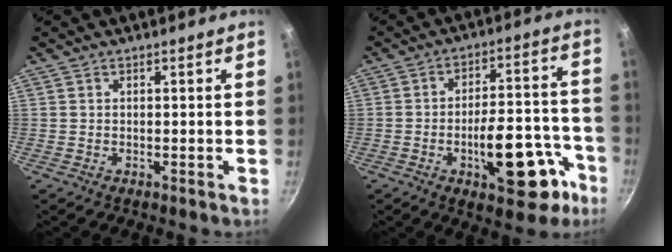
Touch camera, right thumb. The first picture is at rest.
{"total": 16.9, "force": [-7.4, 7.5, 13.2], "torque": [-0.136, 0.057, -0.095]}